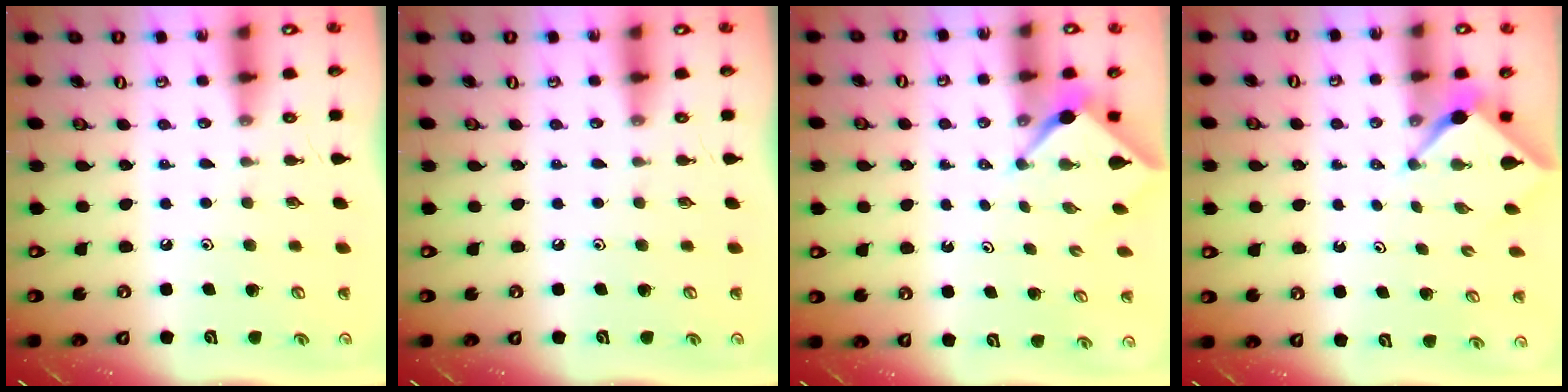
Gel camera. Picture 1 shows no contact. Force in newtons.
{"total": 0.0}
{"total": 2.5, "press": 2.5, "slide": 0.3}
{"total": 2.4, "press": 2.4, "slide": 0.2}